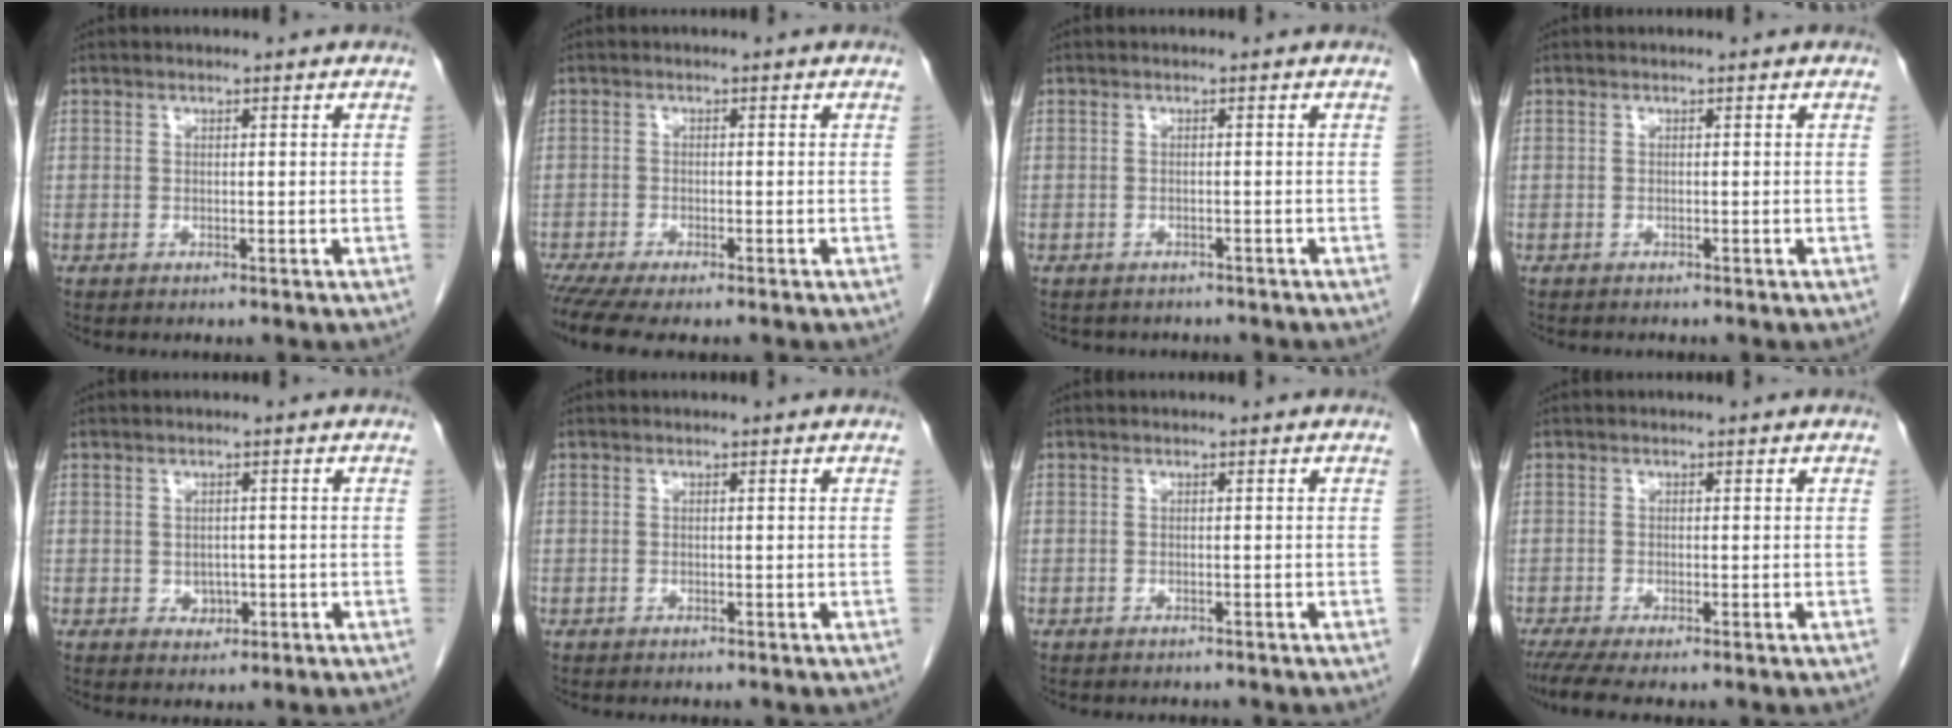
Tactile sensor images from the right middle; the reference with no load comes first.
{"total": 5.8, "force": [-4.6, 0.9, 3.4], "torque": [-0.054, -0.013, -0.076]}
{"total": 5.0, "force": [-4.3, 2.2, 1.1], "torque": [-0.016, 0.004, -0.049]}
{"total": 1.0, "force": [-0.9, 0.1, 0.3], "torque": [-0.011, -0.004, -0.011]}
{"total": 1.8, "force": [-0.2, 1.5, 1.0], "torque": [-0.013, 0.003, 0.004]}
{"total": 0.0}
{"total": 1.6, "force": [-1.5, 0.5, 0.3], "torque": [-0.013, -0.004, -0.017]}
{"total": 4.0, "force": [-2.9, 0.4, 2.7], "torque": [-0.050, -0.011, -0.053]}